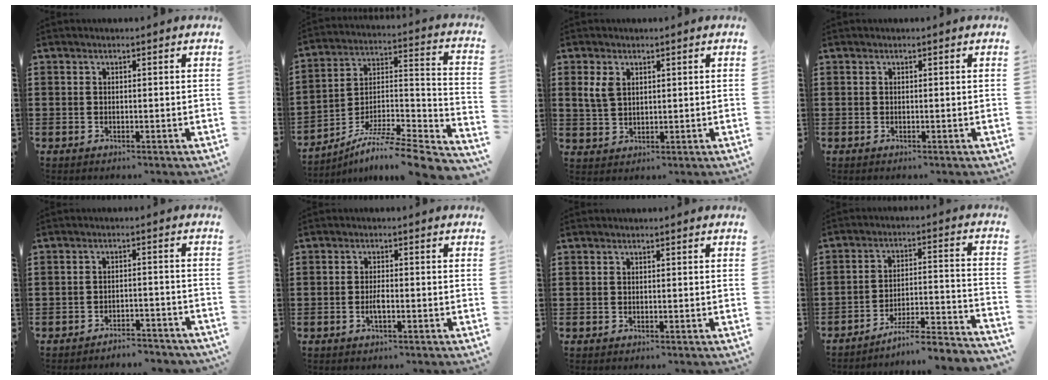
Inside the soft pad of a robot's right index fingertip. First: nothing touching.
{"total": 7.8, "force": [-6.4, 0.9, 4.5], "torque": [-0.071, 0.000, -0.128]}
{"total": 3.4, "force": [1.5, 2.2, 2.1], "torque": [-0.049, 0.008, 0.028]}
{"total": 0.0}
{"total": 3.1, "force": [-3.1, 0.2, 0.3], "torque": [-0.009, 0.002, -0.064]}
{"total": 2.1, "force": [-0.7, 0.4, 2.0], "torque": [-0.045, -0.005, -0.014]}
{"total": 0.0}
{"total": 5.6, "force": [-4.9, 0.2, 2.8], "torque": [-0.045, -0.014, -0.096]}